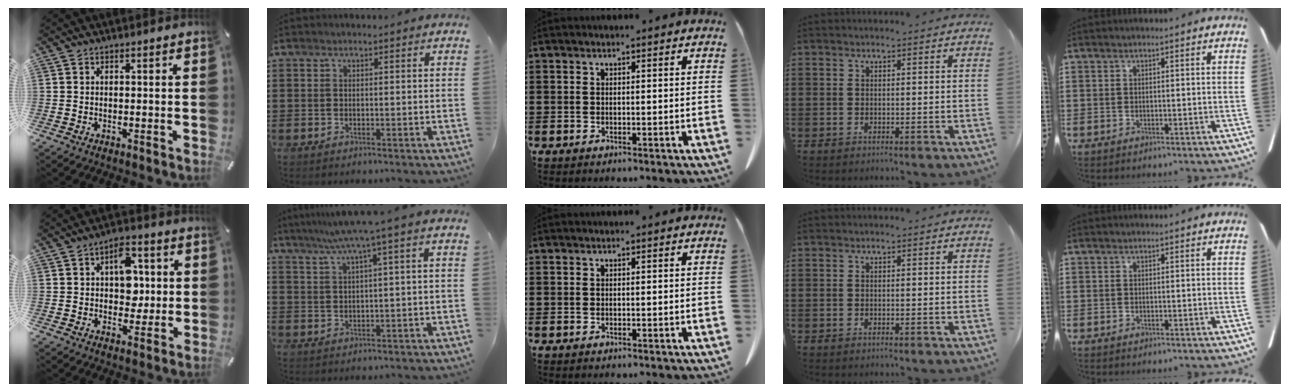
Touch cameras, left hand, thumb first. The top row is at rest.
{"thumb": {"total": 9.2, "force": [1.5, 6.6, 6.2], "torque": [-0.069, -0.002, 0.020]}, "index": {"total": 5.6, "force": [2.7, -0.9, 4.8], "torque": [-0.097, -0.013, 0.044]}}